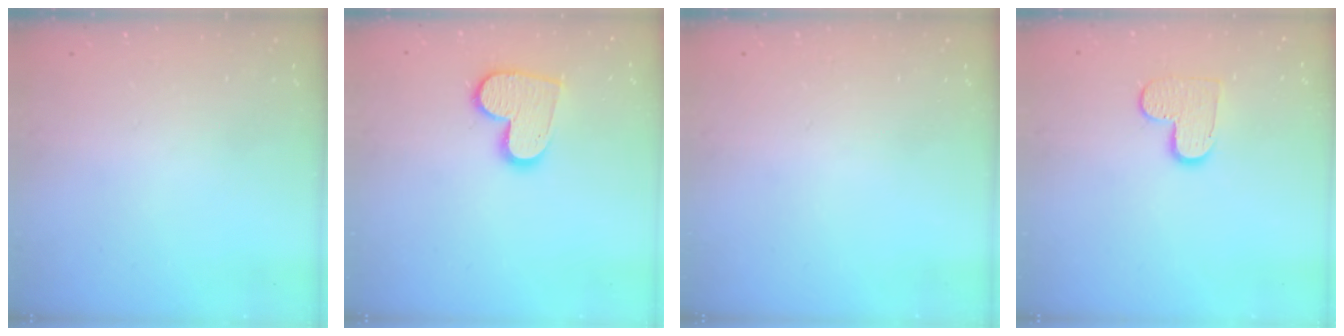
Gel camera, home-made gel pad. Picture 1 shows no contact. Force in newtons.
{"total": 11.8, "press": 11.8, "slide": 0.8}
{"total": 0.0}
{"total": 9.2, "press": 9.1, "slide": 0.6}